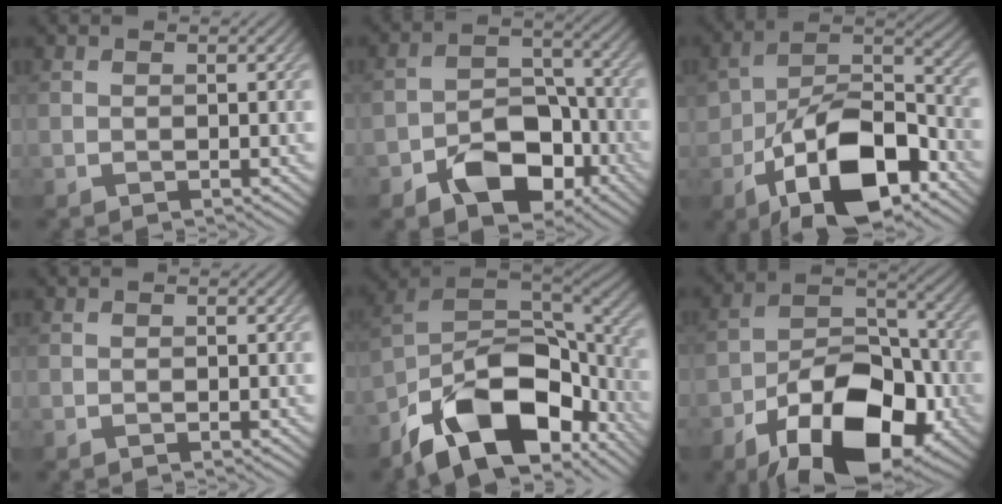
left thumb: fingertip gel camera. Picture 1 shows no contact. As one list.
[{"total": 9.6, "force": [-5.1, 6.1, 5.4], "torque": [-0.083, -0.008, -0.093]}, {"total": 14.5, "force": [-6.9, 7.7, 10.1], "torque": [-0.187, -0.024, -0.122]}, {"total": 0.0}, {"total": 17.2, "force": [-9.8, 8.5, 11.2], "torque": [-0.217, -0.026, -0.174]}, {"total": 16.2, "force": [-8.4, 8.8, 10.7], "torque": [-0.179, -0.020, -0.150]}]